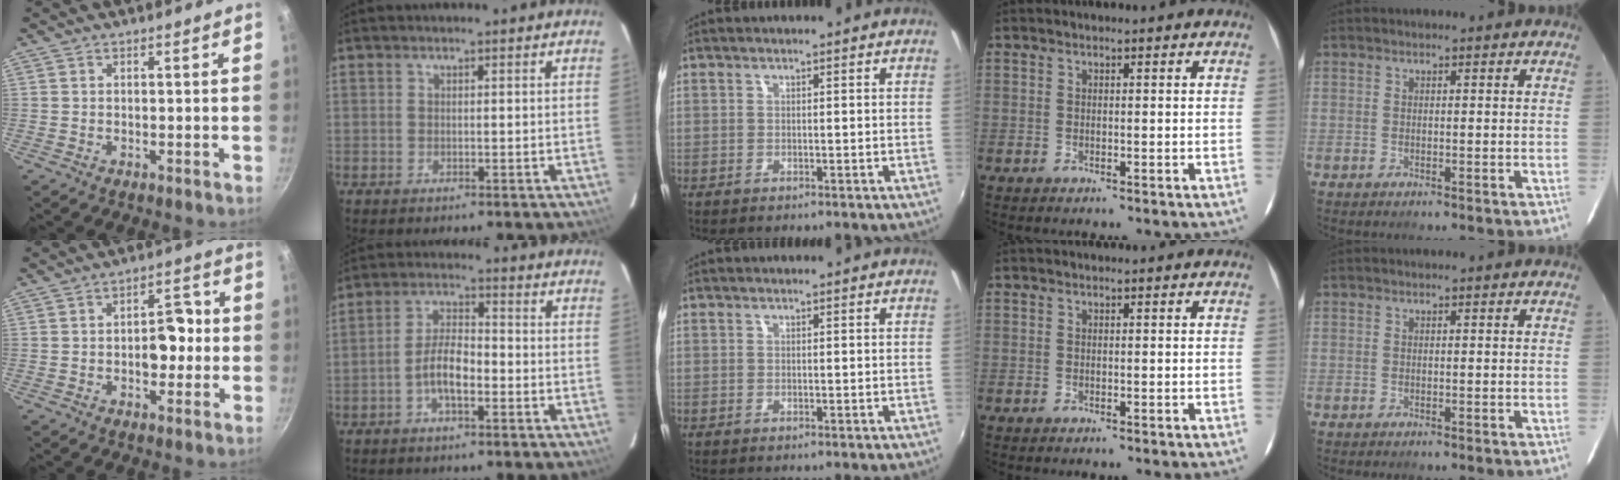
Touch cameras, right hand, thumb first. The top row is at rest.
{"thumb": {"total": 6.7, "force": [-0.7, 4.3, 5.1], "torque": [-0.030, 0.016, -0.012]}, "index": {"total": 5.9, "force": [-2.6, 2.1, 4.9], "torque": [-0.104, 0.013, -0.048]}}